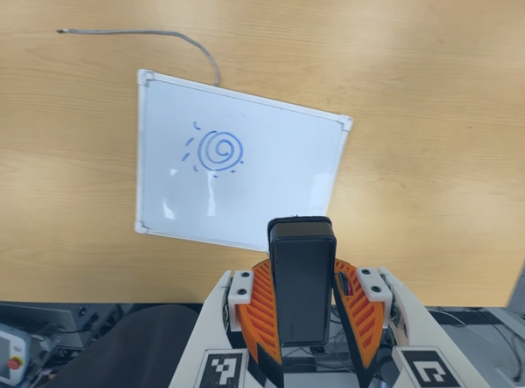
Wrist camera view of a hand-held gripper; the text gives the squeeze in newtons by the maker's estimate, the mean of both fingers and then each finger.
{"total": 7.6, "left": 6.7, "right": 8.5}